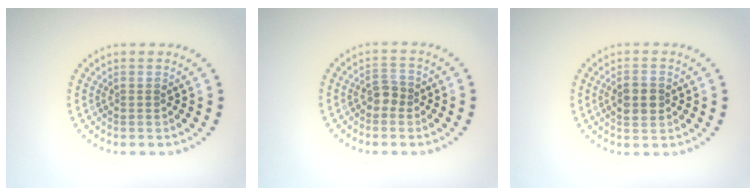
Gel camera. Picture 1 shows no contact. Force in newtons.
{"total": 1.5, "press": 1.4, "slide": 0.5}
{"total": 2.7, "press": 2.7, "slide": 0.0}